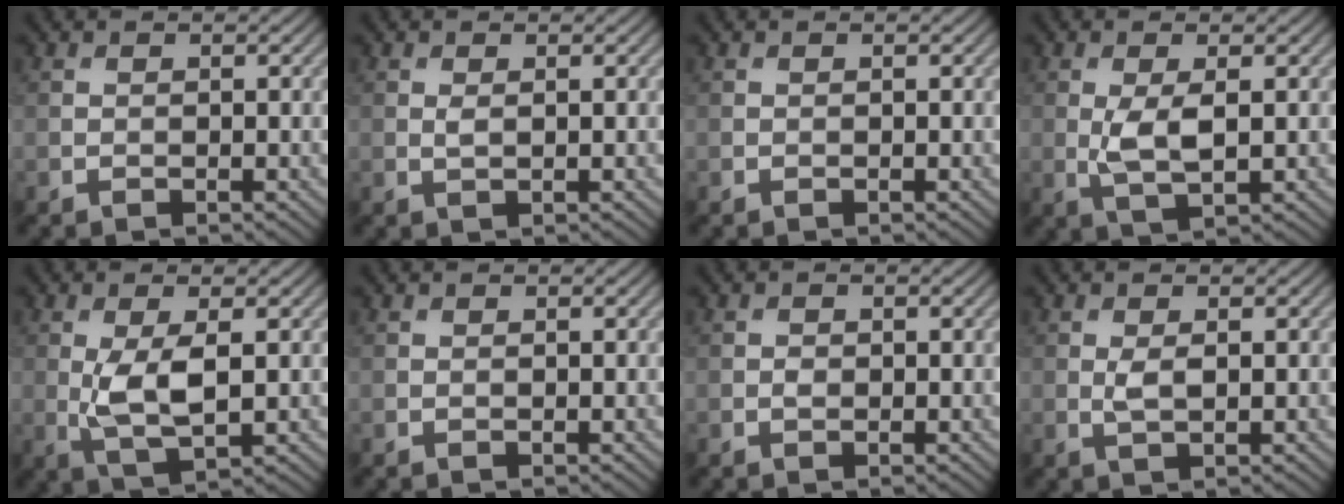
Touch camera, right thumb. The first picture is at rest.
{"total": 0.9, "force": [0.2, 0.3, 0.8], "torque": [-0.021, -0.001, 0.004]}
{"total": 0.0}
{"total": 4.2, "force": [0.1, 1.5, 3.9], "torque": [-0.091, -0.005, 0.006]}
{"total": 5.7, "force": [0.1, 2.1, 5.3], "torque": [-0.117, -0.007, 0.005]}
{"total": 0.0}
{"total": 0.7, "force": [-0.1, 0.5, 0.5], "torque": [-0.006, -0.003, -0.004]}
{"total": 1.9, "force": [0.2, 0.7, 1.8], "torque": [-0.043, -0.002, 0.005]}